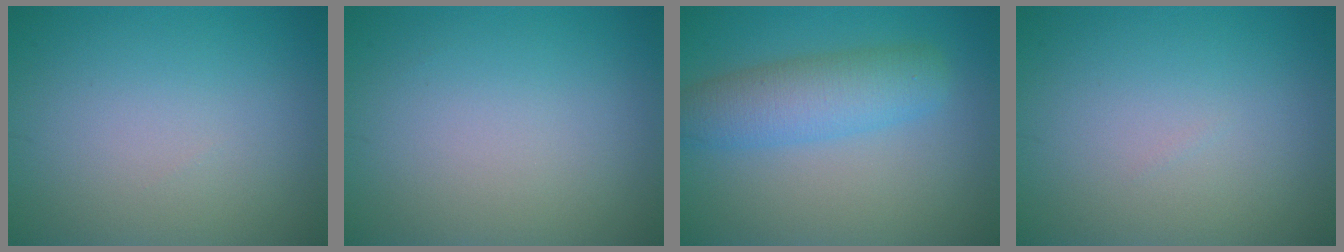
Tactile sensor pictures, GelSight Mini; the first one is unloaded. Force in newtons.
{"total": 0.0}
{"total": 6.0, "press": 6.0, "slide": 0.1}
{"total": 0.0}